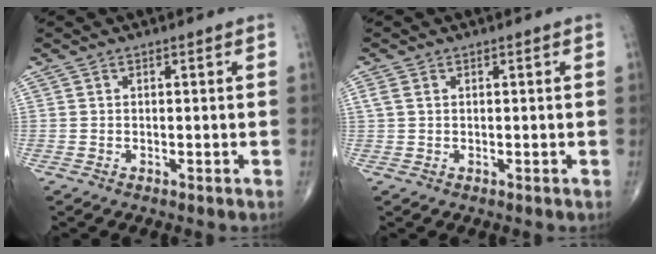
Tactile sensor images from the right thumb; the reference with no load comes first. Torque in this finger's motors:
{"motor_torque": [-0.31, -0.31, -0.15, -0.08, -0.03]}